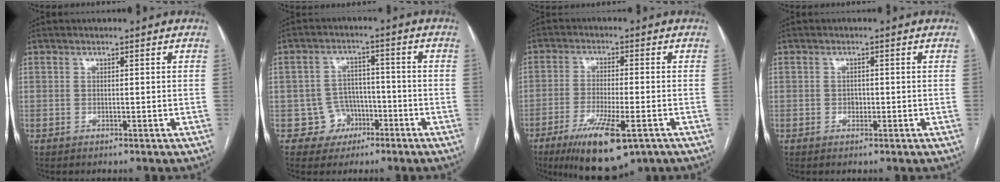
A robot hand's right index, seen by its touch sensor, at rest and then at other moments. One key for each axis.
{"total": 5.3, "fx": -2.3, "fy": 4.8, "fz": 0.2, "tx": 0.009, "ty": 0.016, "tz": -0.032}
{"total": 12.2, "fx": -6.8, "fy": 2.7, "fz": 9.8, "tx": -0.168, "ty": -0.026, "tz": -0.105}
{"total": 1.0, "fx": -0.2, "fy": 0.8, "fz": 0.6, "tx": -0.009, "ty": 0.002, "tz": -0.005}